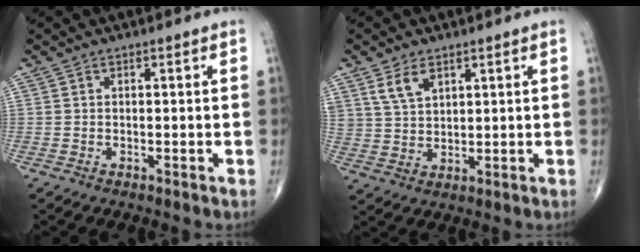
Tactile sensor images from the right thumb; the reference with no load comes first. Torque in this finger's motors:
{"motor_torque": [0.08, 0.09, 0.46, 0.53, 0.05]}